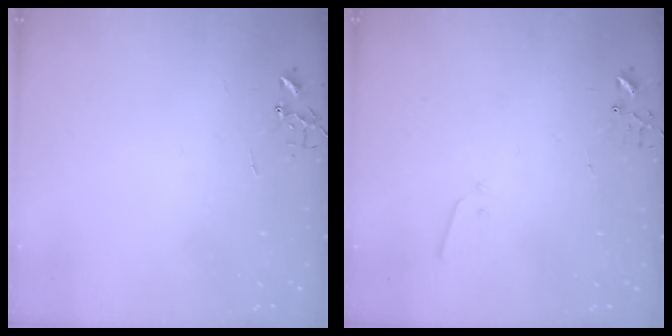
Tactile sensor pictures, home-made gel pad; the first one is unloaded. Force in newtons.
{"total": 2.1, "press": 2.0, "slide": 0.4}